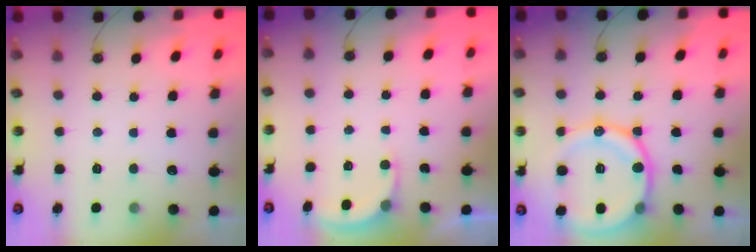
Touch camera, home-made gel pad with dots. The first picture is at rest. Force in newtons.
{"total": 2.7, "press": 2.7, "slide": 0.2}
{"total": 16.5, "press": 16.4, "slide": 1.4}